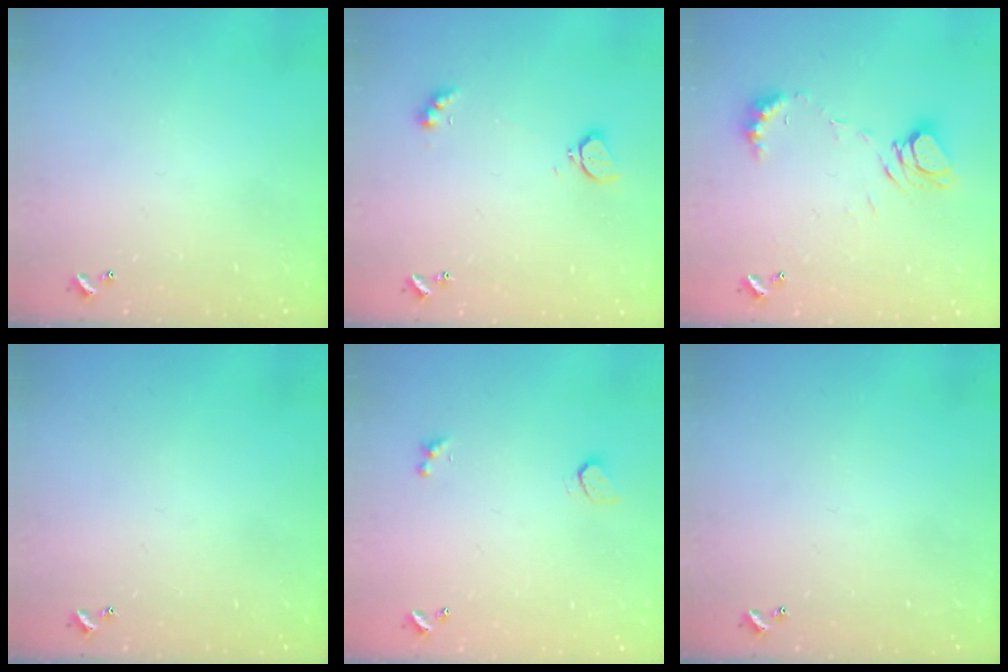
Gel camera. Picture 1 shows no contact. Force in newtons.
{"total": 2.8, "press": 2.7, "slide": 0.6}
{"total": 8.4, "press": 8.4, "slide": 1.0}
{"total": 0.0}
{"total": 0.9, "press": 0.8, "slide": 0.4}
{"total": 0.0}